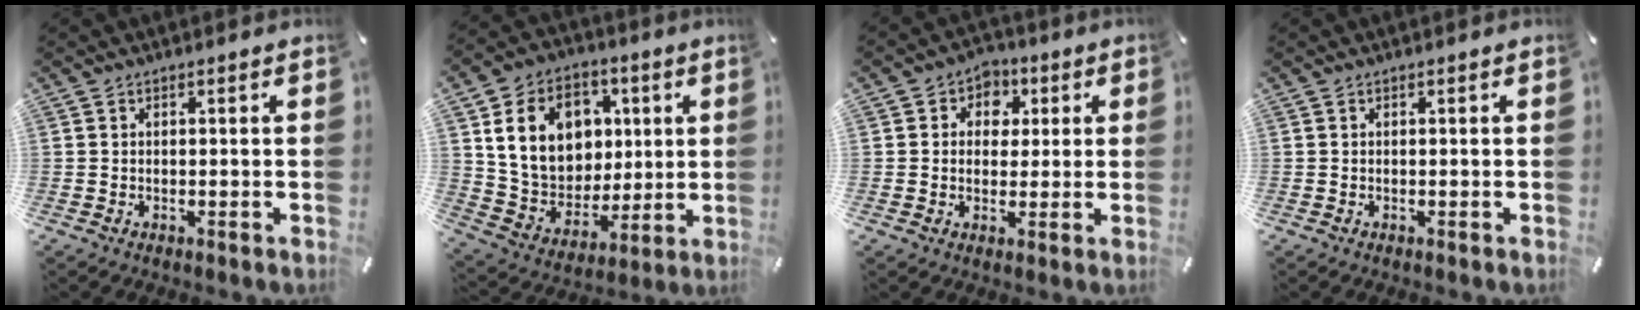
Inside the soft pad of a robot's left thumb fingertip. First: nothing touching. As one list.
[{"total": 17.0, "force": [4.7, 14.1, 8.2], "torque": [-0.141, -0.002, 0.097]}, {"total": 5.8, "force": [0.3, 5.4, 2.2], "torque": [-0.033, 0.003, -0.002]}, {"total": 0.0}]